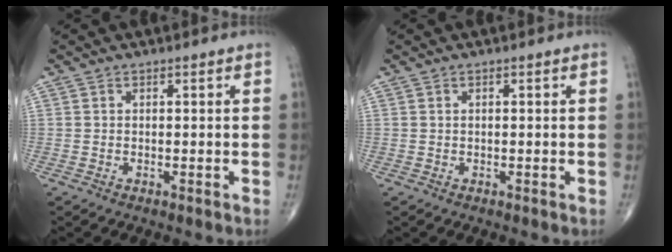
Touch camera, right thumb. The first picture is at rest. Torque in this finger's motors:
{"motor_torque": [-0.14, -0.18, -0.13, -0.09, 0.01]}